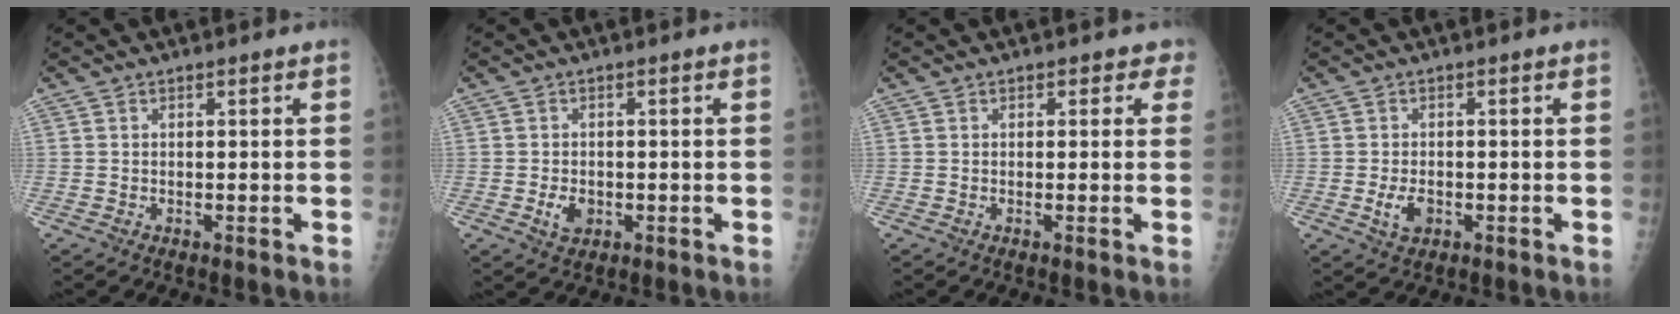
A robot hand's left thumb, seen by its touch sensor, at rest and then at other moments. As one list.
[{"total": 3.2, "force": [-0.8, 2.4, 2.1], "torque": [-0.030, 0.001, -0.008]}, {"total": 2.0, "force": [1.2, 1.5, 0.7], "torque": [0.023, 0.000, 0.004]}, {"total": 3.4, "force": [-0.9, 2.2, 2.5], "torque": [-0.044, -0.001, -0.011]}]